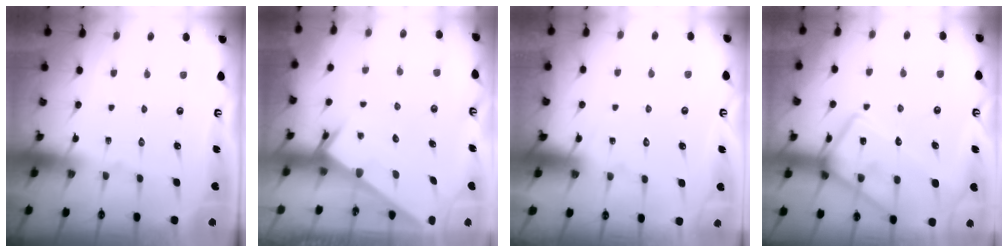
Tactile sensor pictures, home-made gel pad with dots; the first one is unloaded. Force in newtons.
{"total": 2.5, "press": 2.5, "slide": 0.1}
{"total": 5.3, "press": 5.3, "slide": 0.3}
{"total": 19.1, "press": 19.0, "slide": 1.7}